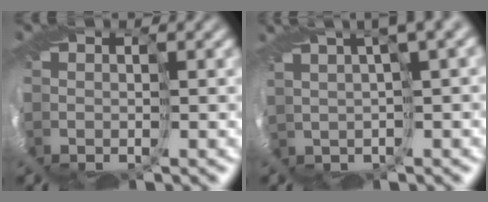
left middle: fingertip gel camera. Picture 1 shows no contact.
{"total": 3.7, "force": [2.3, -1.3, 2.5], "torque": [-0.016, 0.015, 0.036]}